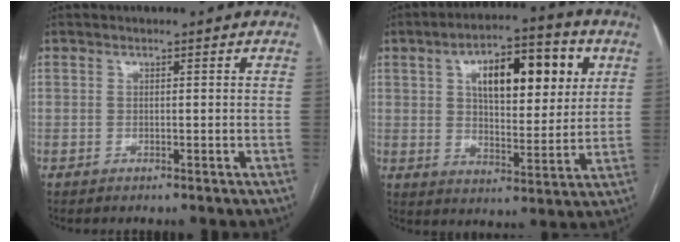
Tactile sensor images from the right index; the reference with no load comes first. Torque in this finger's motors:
{"motor_torque": [1.38, 0.76, 0.49, 0.15]}